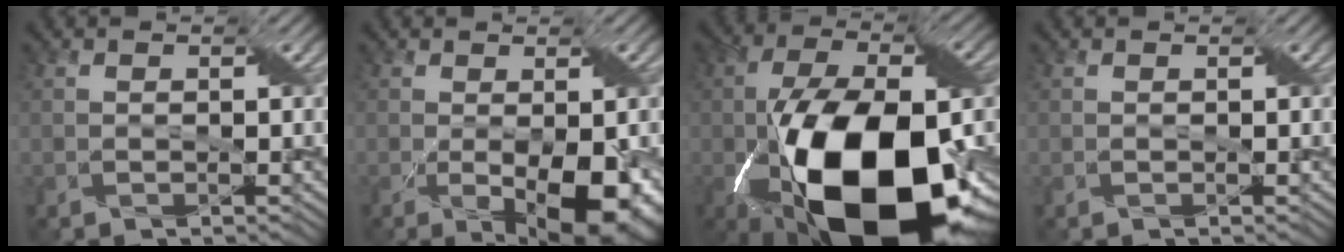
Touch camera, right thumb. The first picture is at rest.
{"total": 8.2, "force": [-2.3, 3.6, 7.0], "torque": [-0.122, -0.033, -0.013]}
{"total": 20.7, "force": [-6.9, 10.6, 16.3], "torque": [-0.317, -0.041, -0.098]}
{"total": 0.0}